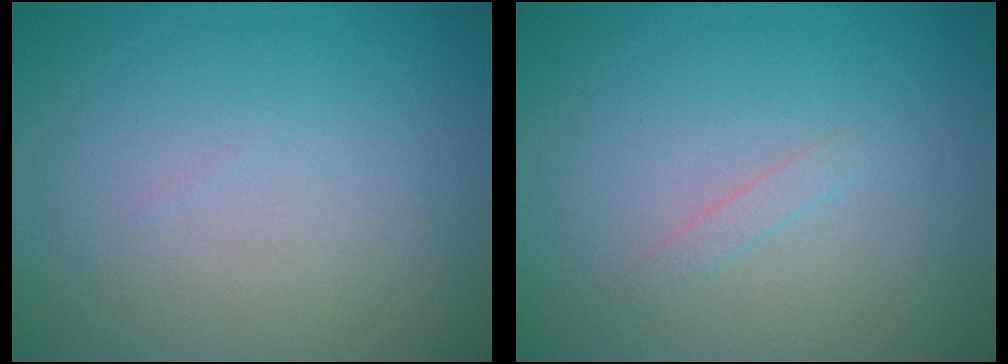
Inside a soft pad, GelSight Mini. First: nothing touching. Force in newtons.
{"total": 0.8, "press": 0.8, "slide": 0.0}